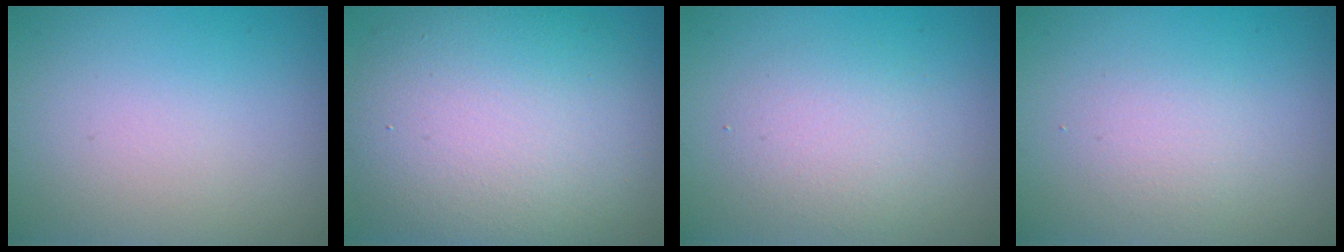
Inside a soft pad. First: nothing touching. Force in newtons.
{"total": 11.1, "press": 11.0, "slide": 0.6}
{"total": 2.9, "press": 2.9, "slide": 0.3}
{"total": 1.6, "press": 1.6, "slide": 0.1}